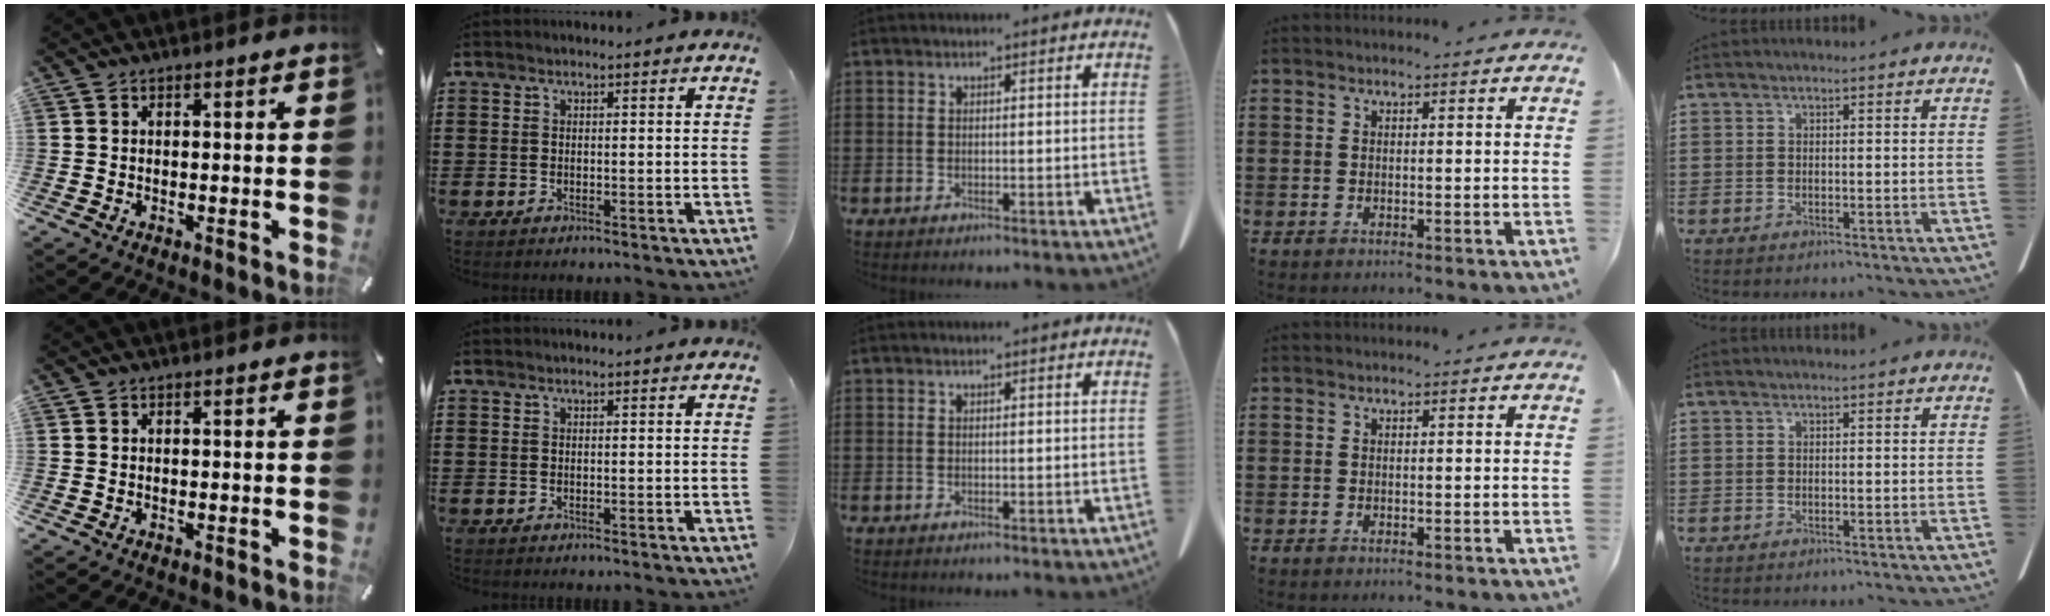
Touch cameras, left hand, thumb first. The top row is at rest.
{}